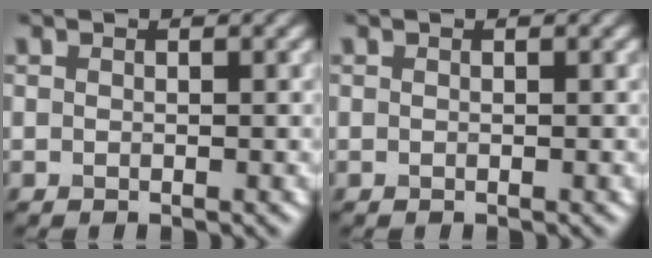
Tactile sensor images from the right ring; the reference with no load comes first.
{"total": 0.0}